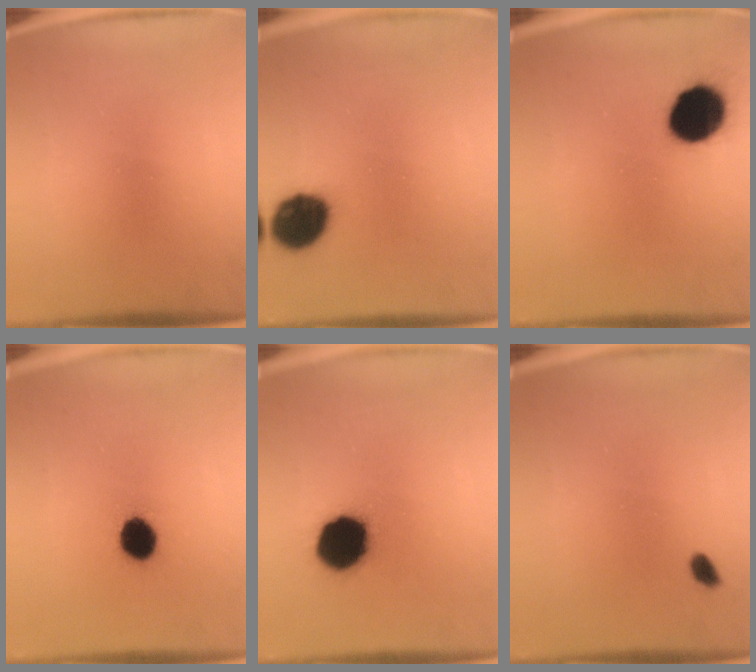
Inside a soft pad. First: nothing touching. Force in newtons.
{"total": 12.5}
{"total": 13.7}
{"total": 8.0}
{"total": 16.2}
{"total": 1.5}